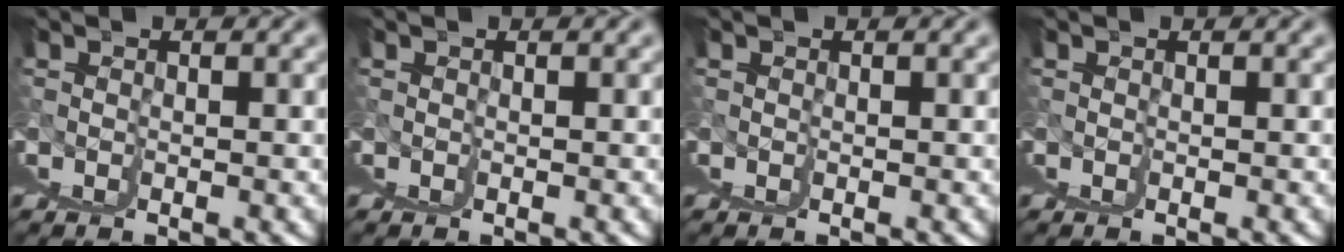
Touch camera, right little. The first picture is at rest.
{"total": 0.0}
{"total": 0.0}
{"total": 0.0}